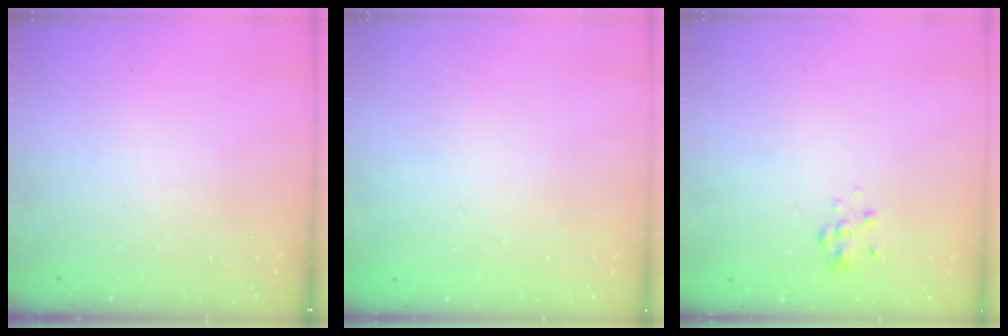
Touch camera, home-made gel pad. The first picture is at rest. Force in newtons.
{"total": 1.6, "press": 1.6, "slide": 0.2}
{"total": 3.2, "press": 2.9, "slide": 1.3}